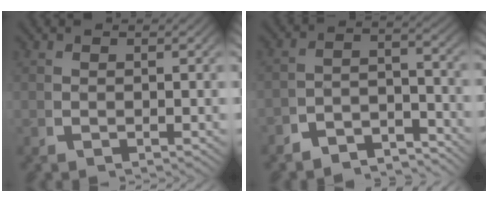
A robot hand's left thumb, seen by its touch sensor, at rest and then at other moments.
{"total": 5.1, "force": [-4.3, 2.0, 2.1], "torque": [-0.023, -0.020, -0.069]}